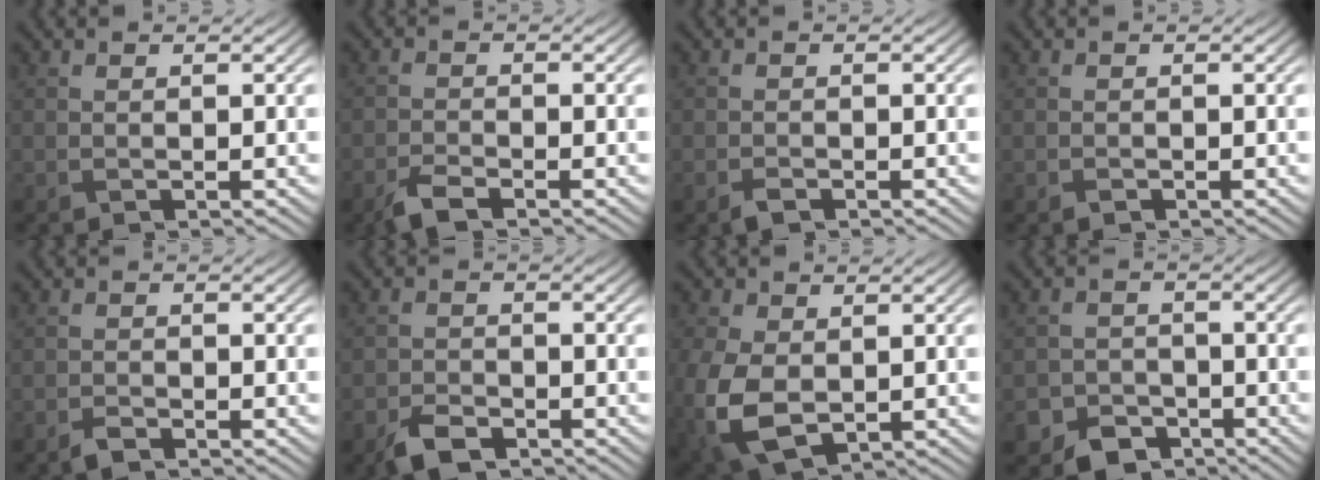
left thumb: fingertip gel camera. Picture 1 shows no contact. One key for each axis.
{"total": 3.3, "fx": -2.5, "fy": 1.0, "fz": 1.9, "tx": -0.046, "ty": -0.004, "tz": -0.057}
{"total": 1.4, "fx": -1.0, "fy": 0.7, "fz": 0.7, "tx": -0.016, "ty": -0.002, "tz": -0.019}
{"total": 0.7, "fx": -0.5, "fy": 0.5, "fz": 0.2, "tx": -0.004, "ty": -0.003, "tz": -0.008}
{"total": 1.6, "fx": -1.3, "fy": 0.6, "fz": 0.7, "tx": -0.014, "ty": -0.001, "tz": -0.029}
{"total": 4.4, "fx": -3.2, "fy": 2.1, "fz": 2.1, "tx": -0.043, "ty": -0.006, "tz": -0.067}
{"total": 9.4, "fx": -1.6, "fy": 6.4, "fz": 6.7, "tx": -0.209, "ty": -0.033, "tz": -0.019}
{"total": 5.4, "fx": -3.7, "fy": 3.5, "fz": 1.7, "tx": -0.033, "ty": -0.011, "tz": -0.066}